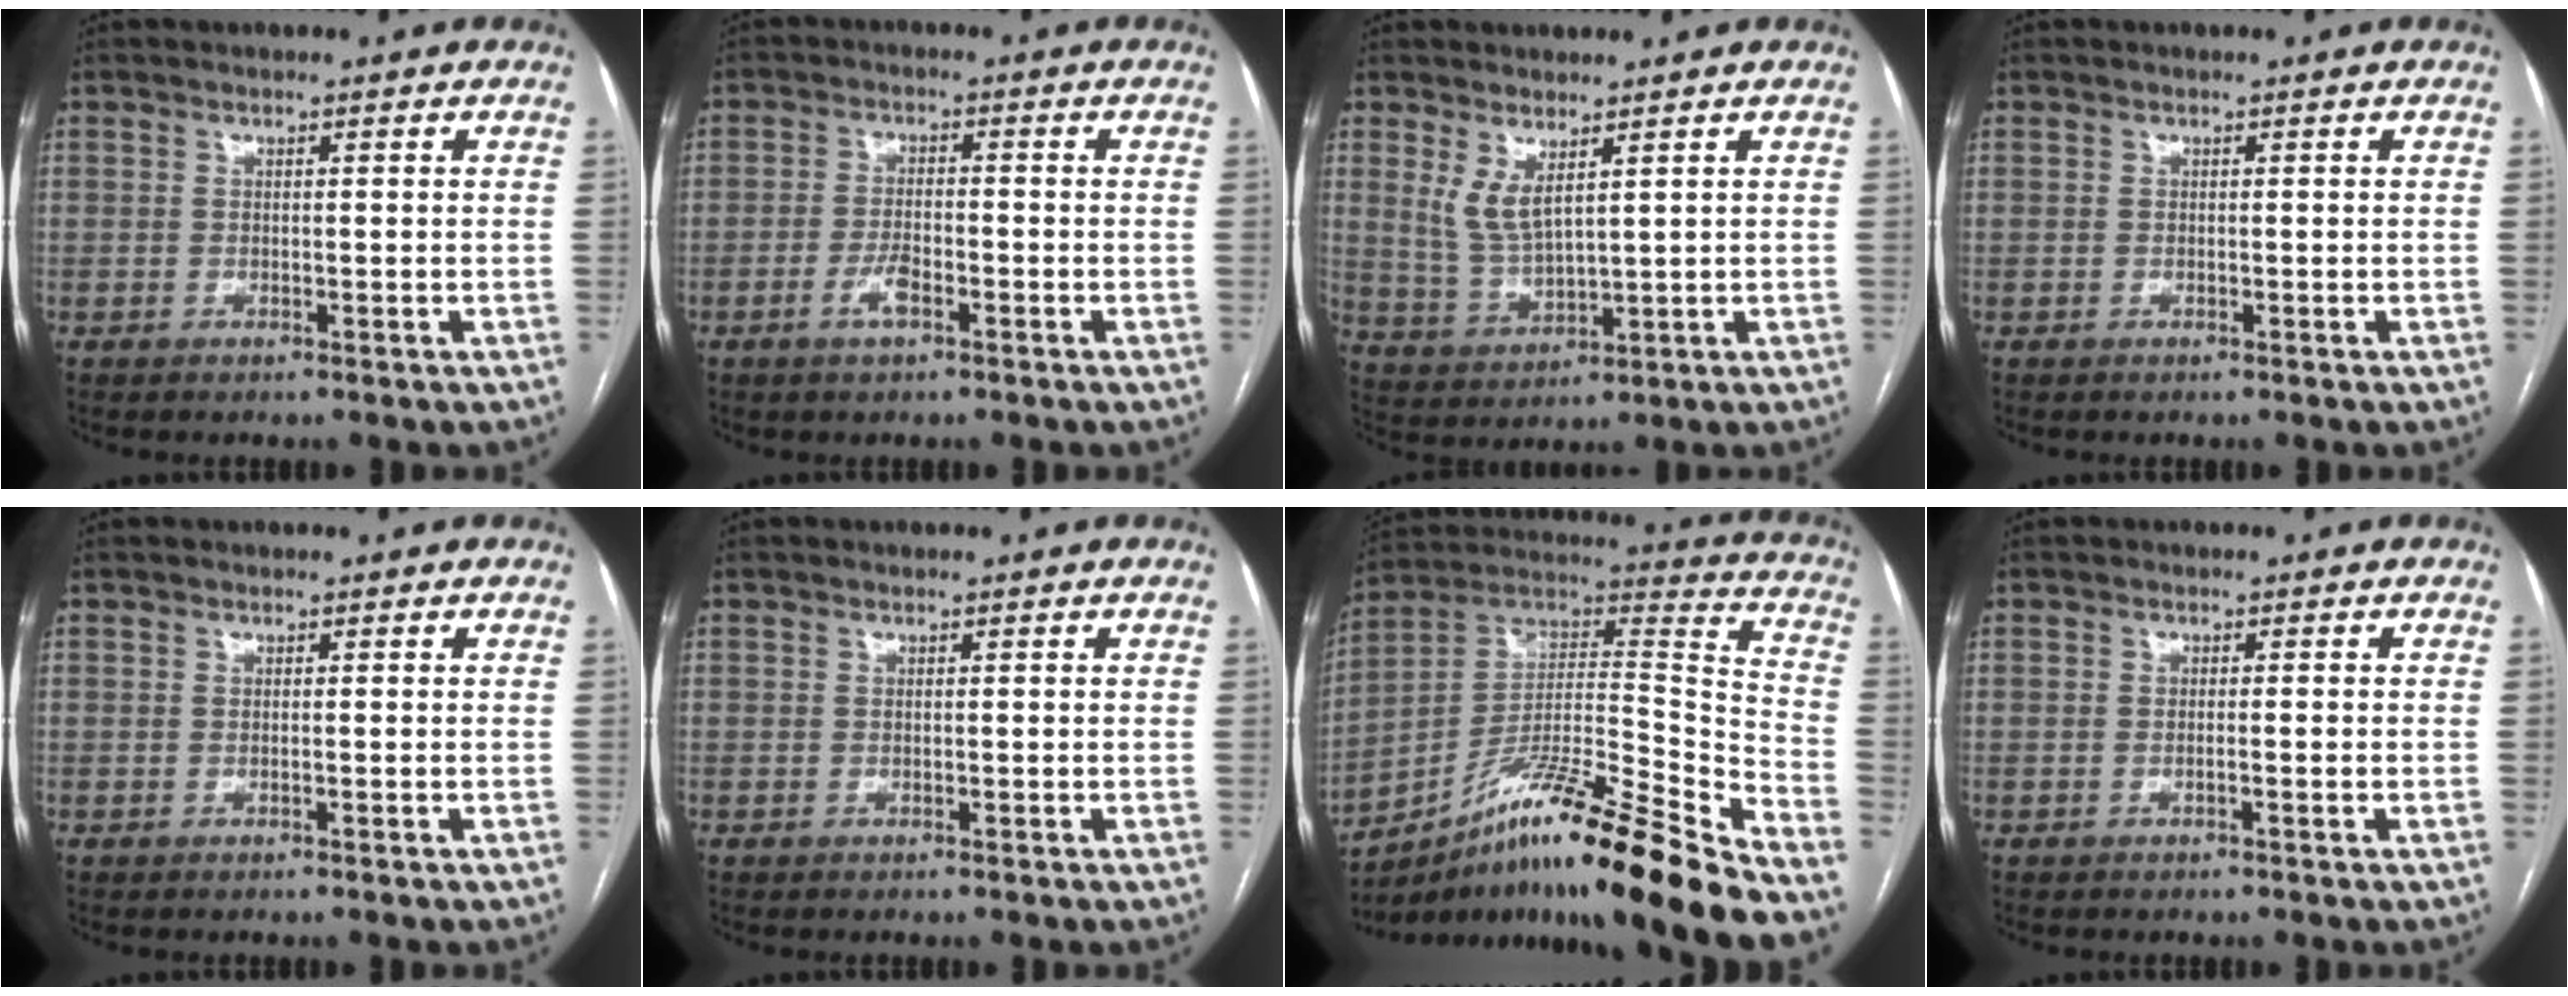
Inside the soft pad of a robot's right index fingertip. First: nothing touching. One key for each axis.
{"total": 3.5, "fx": -1.9, "fy": 1.0, "fz": 2.8, "tx": -0.057, "ty": 0.001, "tz": -0.036}
{"total": 4.8, "fx": 2.6, "fy": 1.5, "fz": 3.8, "tx": -0.086, "ty": -0.012, "tz": 0.063}
{"total": 0.0}
{"total": 0.0}
{"total": 0.0}
{"total": 23.9, "fx": -17.7, "fy": -0.2, "fz": 16.1, "tx": -0.243, "ty": 0.007, "tz": -0.302}
{"total": 1.0, "fx": -0.5, "fy": -0.2, "fz": 0.9, "tx": -0.019, "ty": -0.001, "tz": -0.005}